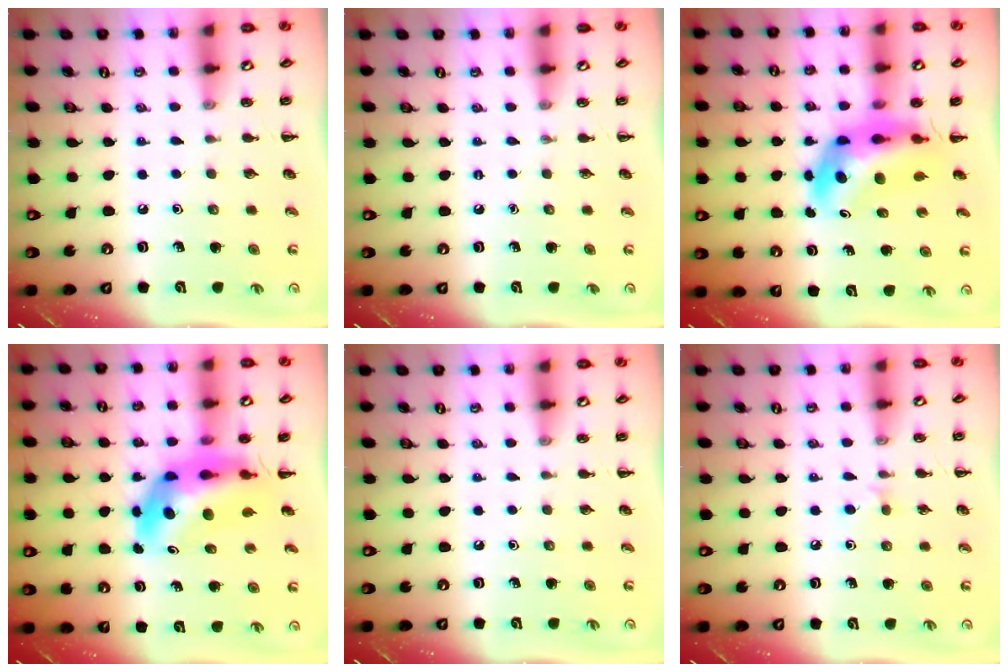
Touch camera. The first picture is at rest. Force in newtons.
{"total": 0.0}
{"total": 8.7, "press": 8.2, "slide": 3.0}
{"total": 11.0, "press": 10.4, "slide": 3.5}
{"total": 0.0}
{"total": 3.7, "press": 3.4, "slide": 1.5}